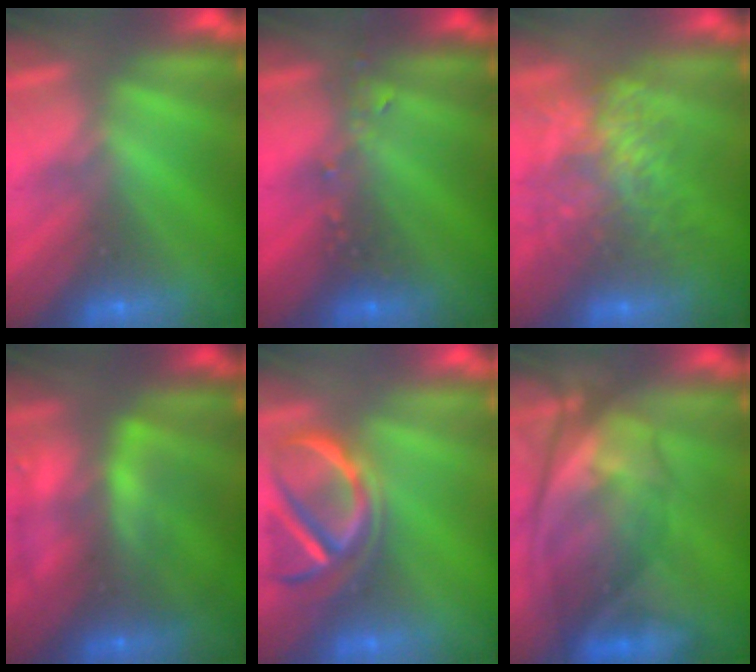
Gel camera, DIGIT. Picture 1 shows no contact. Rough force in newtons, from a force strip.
{"total": 2.4}
{"total": 11.2}
{"total": 7.8}
{"total": 3.6}
{"total": 11.2}